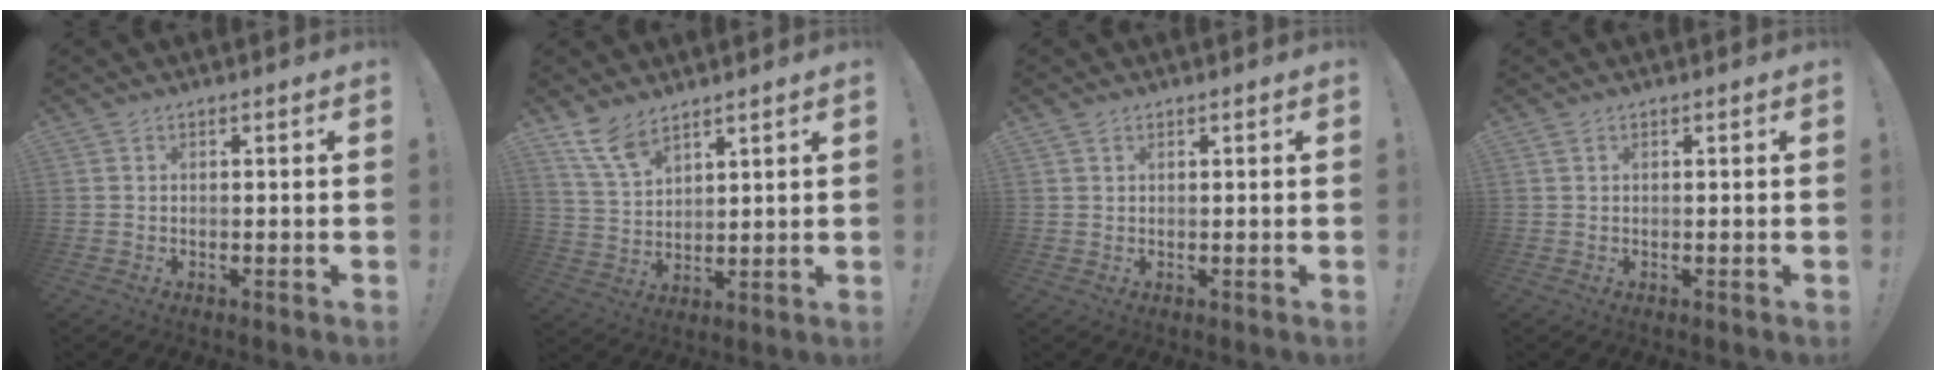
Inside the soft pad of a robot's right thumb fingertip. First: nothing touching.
{"total": 8.9, "force": [6.9, 3.8, 4.1], "torque": [-0.090, -0.035, 0.137]}
{"total": 1.2, "force": [1.0, 0.6, 0.2], "torque": [-0.002, -0.001, 0.019]}
{"total": 0.6, "force": [0.3, 0.3, 0.4], "torque": [-0.010, 0.002, 0.007]}